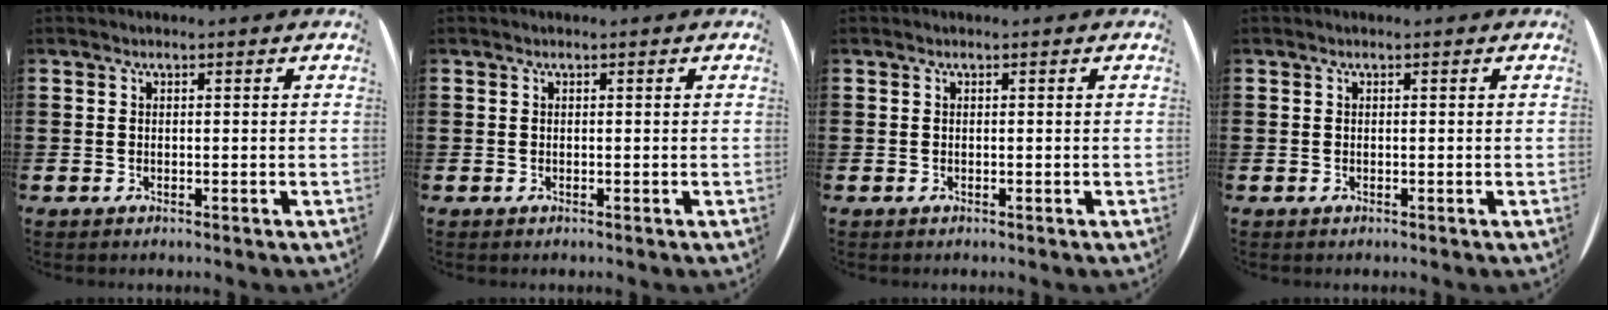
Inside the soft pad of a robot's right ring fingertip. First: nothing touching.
{"total": 0.0}
{"total": 0.0}
{"total": 0.0}